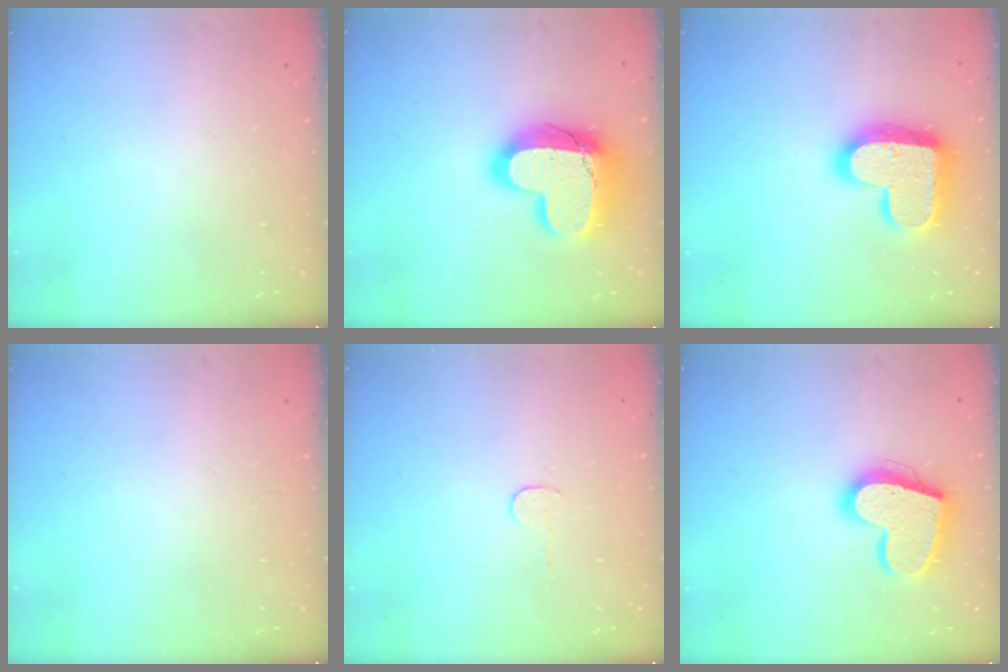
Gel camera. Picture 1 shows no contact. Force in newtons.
{"total": 24.2, "press": 24.2, "slide": 1.6}
{"total": 19.9, "press": 19.9, "slide": 1.3}
{"total": 0.0}
{"total": 2.7, "press": 2.7, "slide": 0.2}
{"total": 17.7, "press": 17.6, "slide": 1.5}